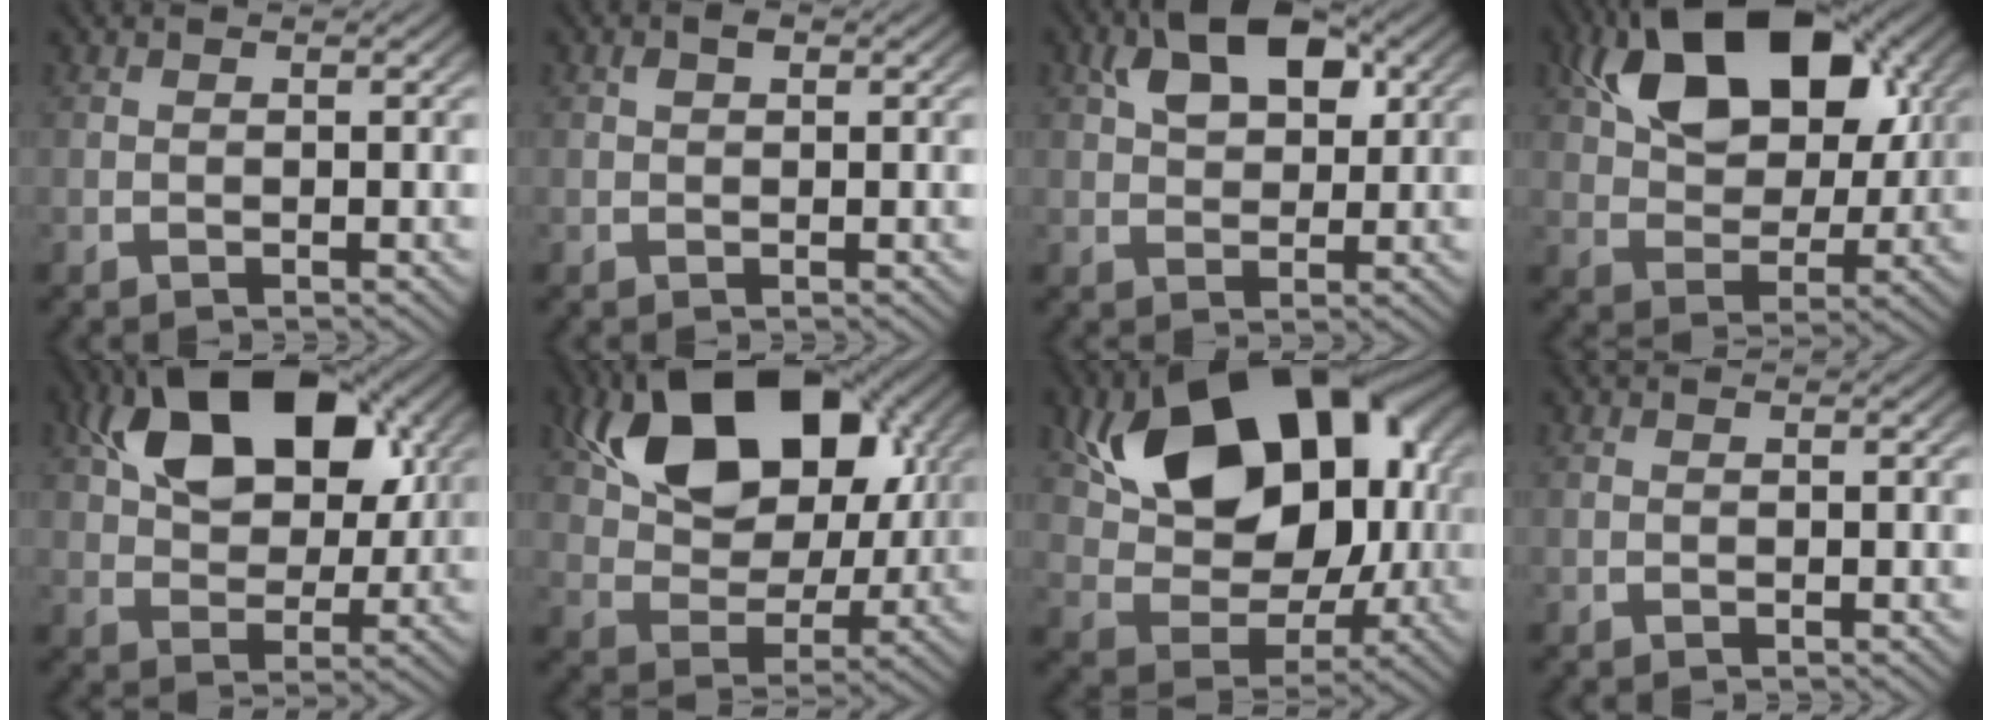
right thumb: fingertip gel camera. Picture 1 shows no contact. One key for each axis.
{"total": 1.1, "fx": 0.6, "fy": 0.6, "fz": 0.7, "tx": -0.011, "ty": 0.002, "tz": 0.012}
{"total": 6.1, "fx": 2.7, "fy": 3.4, "fz": 4.3, "tx": -0.060, "ty": 0.008, "tz": 0.048}
{"total": 12.9, "fx": 4.4, "fy": 7.6, "fz": 9.3, "tx": -0.168, "ty": 0.001, "tz": 0.076}
{"total": 11.6, "fx": 4.1, "fy": 6.8, "fz": 8.5, "tx": -0.148, "ty": 0.001, "tz": 0.072}
{"total": 15.0, "fx": 4.6, "fy": 8.9, "fz": 11.1, "tx": -0.201, "ty": -0.001, "tz": 0.078}
{"total": 18.4, "fx": 3.6, "fy": 11.8, "fz": 13.7, "tx": -0.251, "ty": -0.013, "tz": 0.061}
{"total": 0.0}